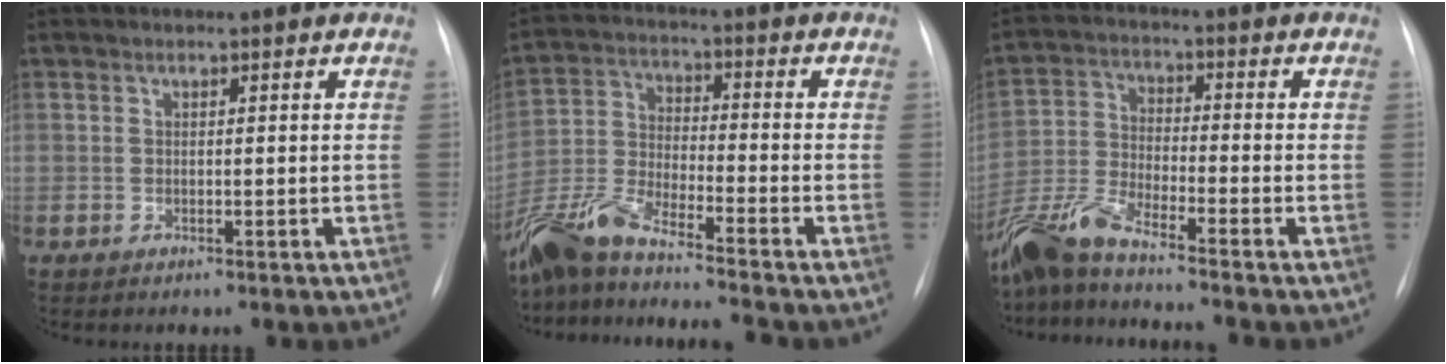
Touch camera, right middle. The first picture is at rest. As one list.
[{"total": 14.8, "force": [-12.9, -0.2, 7.1], "torque": [-0.153, -0.008, -0.240]}, {"total": 9.3, "force": [-8.1, -0.6, 4.5], "torque": [-0.103, -0.021, -0.164]}]